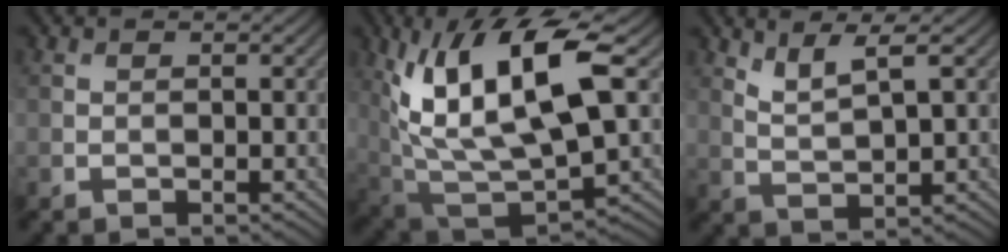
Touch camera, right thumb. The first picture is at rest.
{"total": 16.0, "force": [5.3, 6.1, 13.8], "torque": [-0.279, 0.004, 0.099]}
{"total": 3.9, "force": [2.4, 0.6, 3.0], "torque": [-0.069, -0.001, 0.054]}